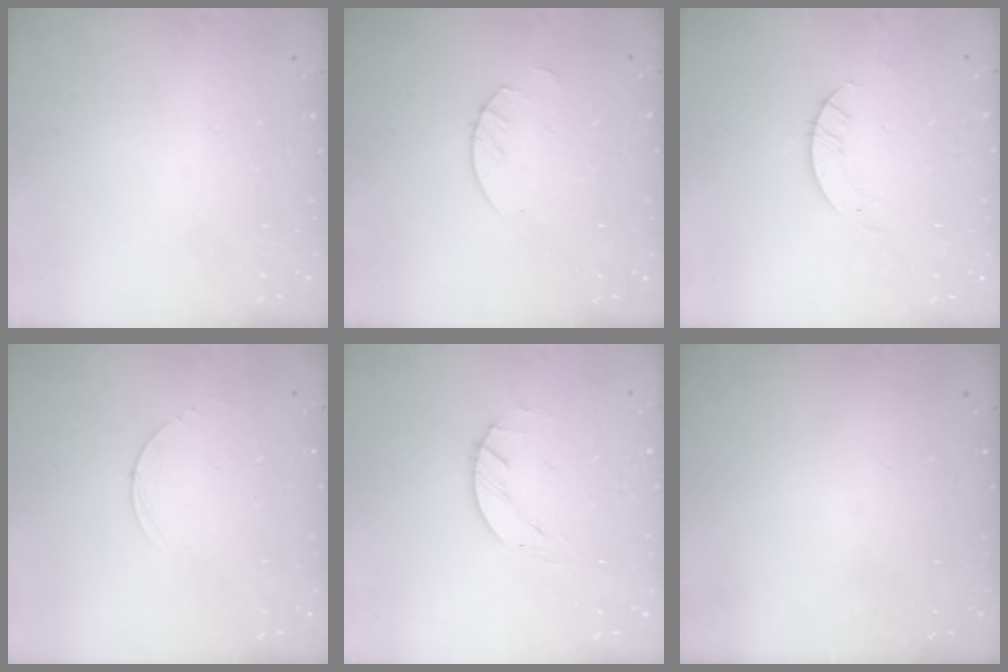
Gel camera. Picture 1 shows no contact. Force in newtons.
{"total": 2.7, "press": 2.7, "slide": 0.2}
{"total": 2.8, "press": 2.8, "slide": 0.2}
{"total": 2.8, "press": 2.8, "slide": 0.3}
{"total": 0.8, "press": 0.8, "slide": 0.2}
{"total": 0.0}